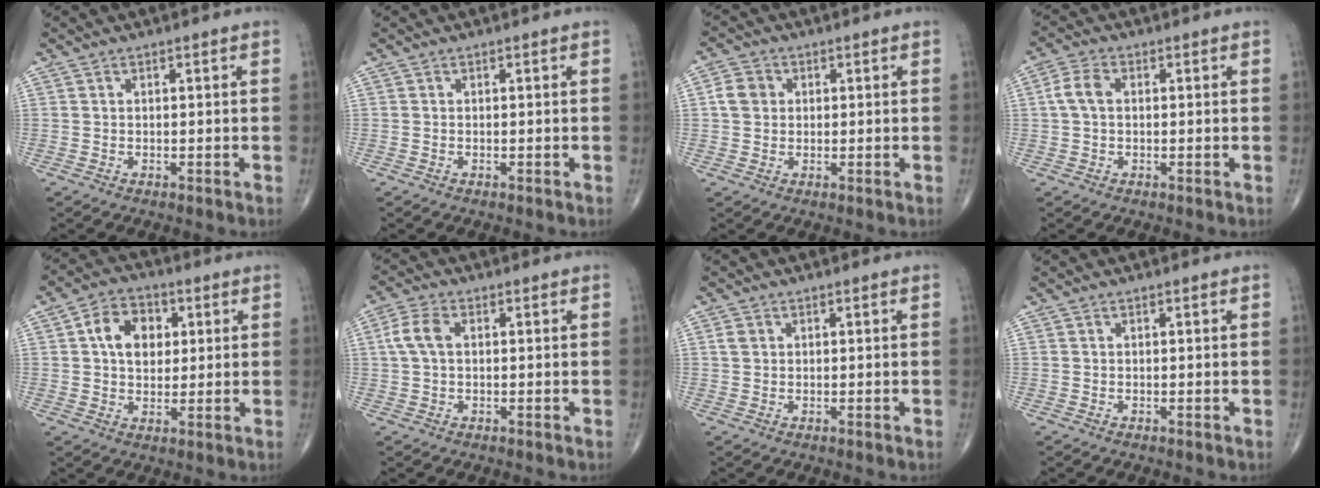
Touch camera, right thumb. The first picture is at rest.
{"total": 0.0}
{"total": 4.1, "force": [0.6, 3.6, 1.9], "torque": [-0.026, 0.007, 0.005]}
{"total": 4.2, "force": [0.5, 2.7, 3.3], "torque": [-0.073, 0.013, 0.005]}
{"total": 9.0, "force": [2.1, 6.6, 5.7], "torque": [-0.065, 0.005, 0.029]}
{"total": 5.0, "force": [0.8, 2.9, 4.0], "torque": [-0.094, 0.014, 0.014]}
{"total": 1.5, "force": [0.4, 1.3, 0.7], "torque": [-0.011, 0.003, 0.009]}
{"total": 0.0}